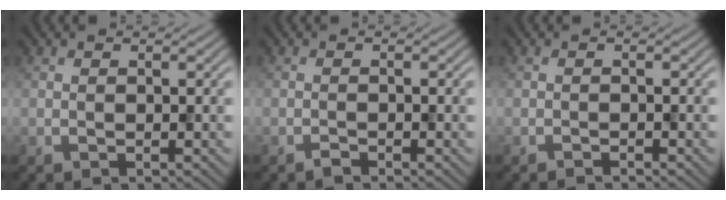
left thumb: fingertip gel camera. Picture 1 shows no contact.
{"total": 0.8, "force": [-0.7, 0.1, 0.2], "torque": [-0.004, 0.003, -0.016]}
{"total": 0.7, "force": [-0.6, 0.0, 0.2], "torque": [-0.002, 0.002, -0.014]}